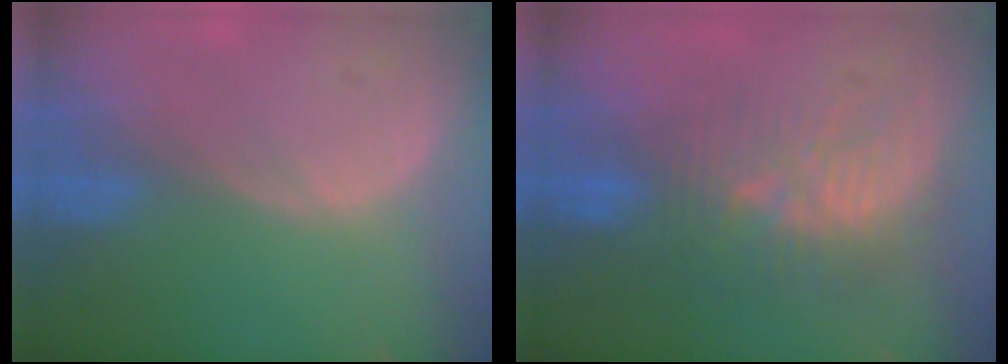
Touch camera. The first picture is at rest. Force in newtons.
{"total": 9.9, "press": 9.0, "slide": 4.2}